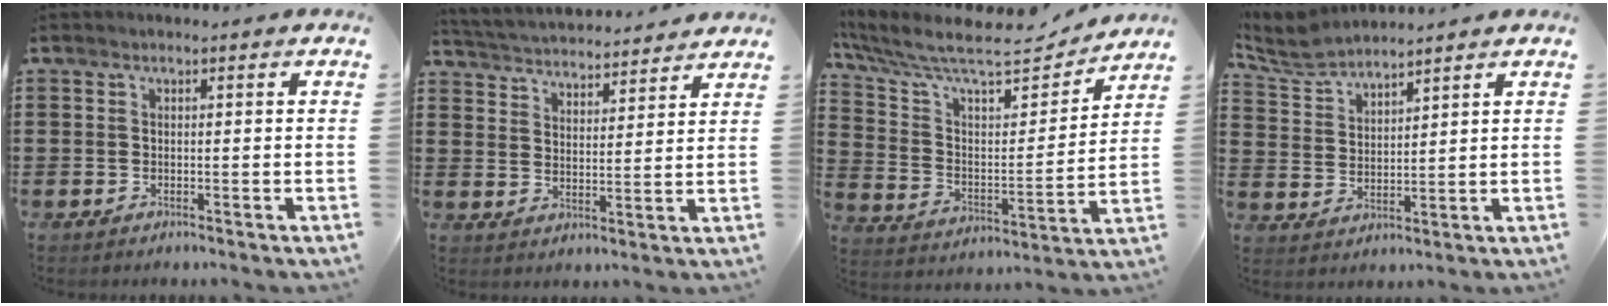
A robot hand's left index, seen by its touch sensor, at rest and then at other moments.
{"total": 3.7, "force": [3.7, 0.1, -0.2], "torque": [-0.018, -0.026, 0.061]}
{"total": 10.4, "force": [8.6, 1.9, 5.6], "torque": [-0.141, -0.056, 0.143]}
{"total": 5.2, "force": [5.0, 0.8, 1.2], "torque": [-0.043, -0.017, 0.091]}